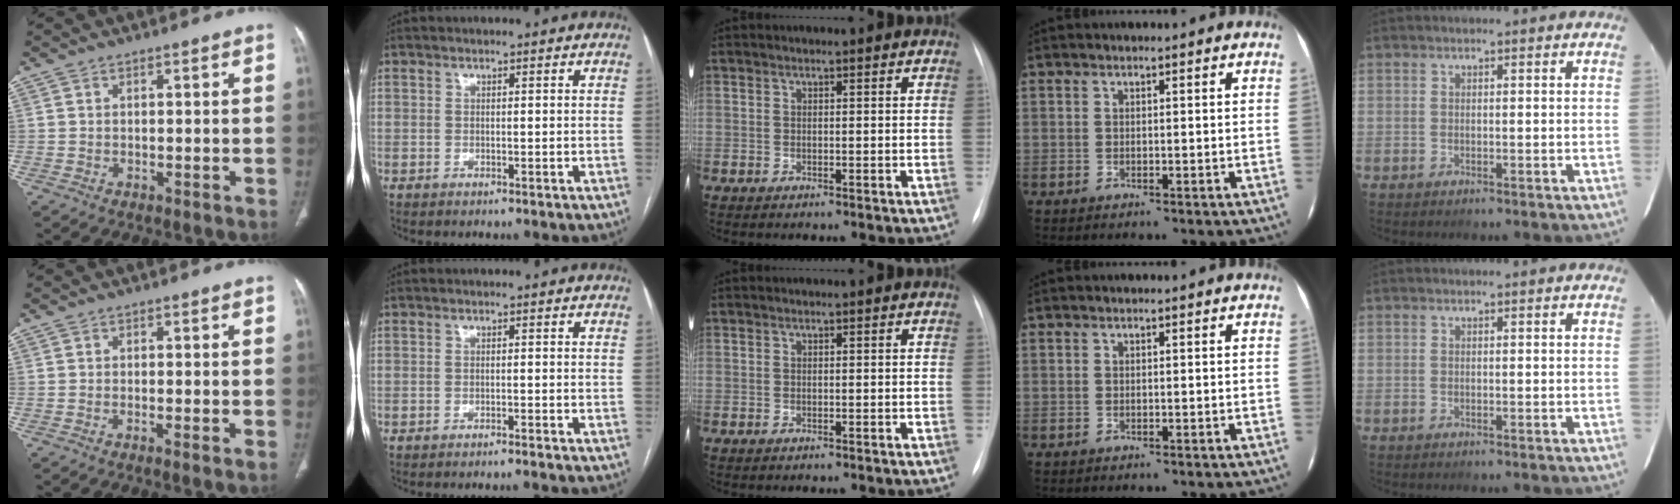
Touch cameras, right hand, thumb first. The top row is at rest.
{"thumb": {"total": 1.2, "force": [-0.5, 0.1, 1.1], "torque": [-0.029, -0.003, -0.013]}, "index": {"total": 2.2, "force": [-1.9, -0.9, 0.6], "torque": [-0.005, 0.003, -0.029]}}